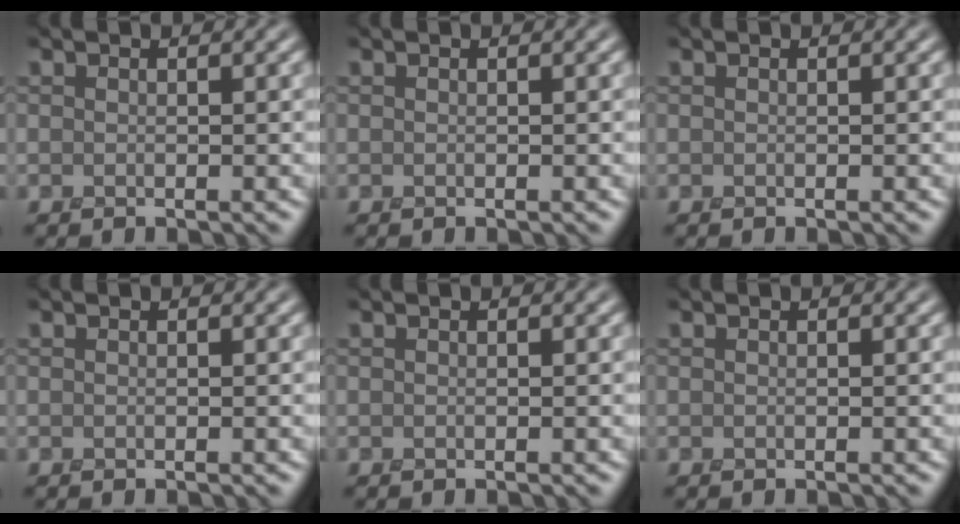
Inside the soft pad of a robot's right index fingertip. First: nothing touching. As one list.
[{"total": 0.0}, {"total": 0.0}, {"total": 0.0}, {"total": 0.0}, {"total": 0.0}]